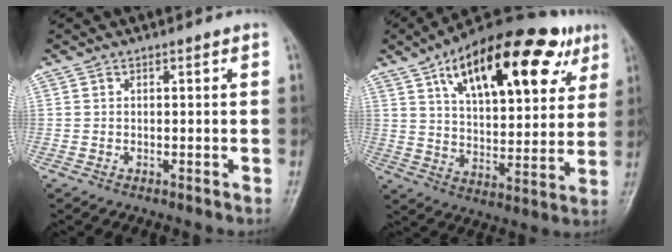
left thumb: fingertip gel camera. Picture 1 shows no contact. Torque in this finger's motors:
{"motor_torque": [1.74, 1.84, 1.81, -0.96, 0.44]}